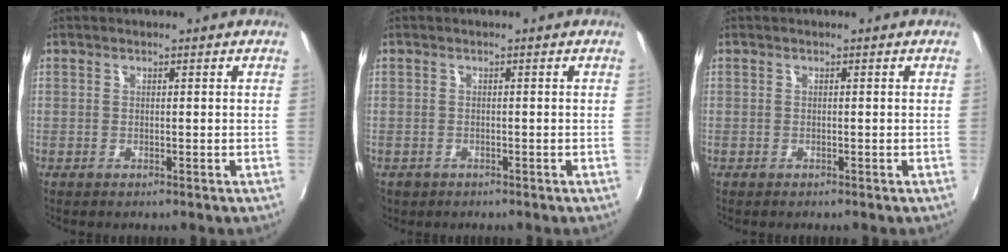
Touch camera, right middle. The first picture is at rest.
{"total": 2.2, "force": [-1.1, 1.8, 0.7], "torque": [-0.019, -0.006, -0.016]}
{"total": 0.0}